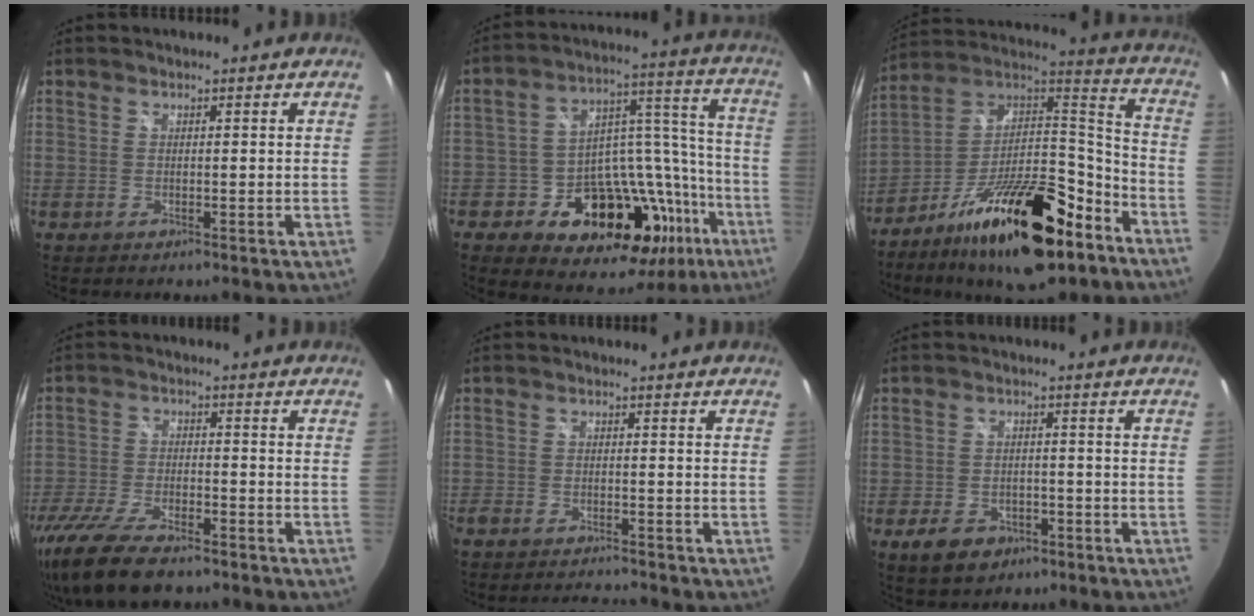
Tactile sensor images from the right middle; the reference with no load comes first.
{"total": 24.6, "force": [-13.1, 16.0, 13.3], "torque": [-0.210, 0.056, -0.169]}
{"total": 26.0, "force": [-14.8, 10.3, 18.8], "torque": [-0.319, 0.010, -0.238]}
{"total": 15.6, "force": [-11.9, 4.9, 8.9], "torque": [-0.201, -0.044, -0.216]}
{"total": 5.9, "force": [-5.7, 0.8, 1.5], "torque": [-0.048, -0.005, -0.092]}
{"total": 7.1, "force": [-4.2, 4.6, 3.4], "torque": [-0.089, -0.001, -0.060]}